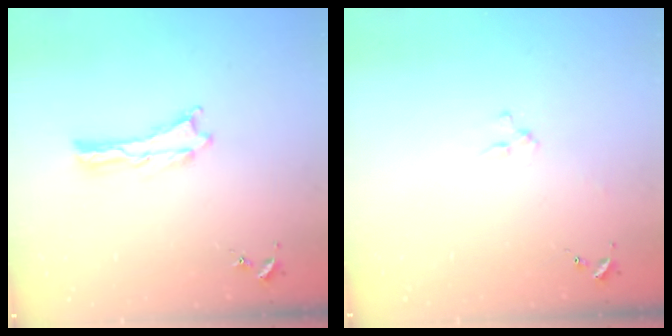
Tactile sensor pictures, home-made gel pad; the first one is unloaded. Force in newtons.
{"total": 2.3, "press": 2.3, "slide": 0.3}